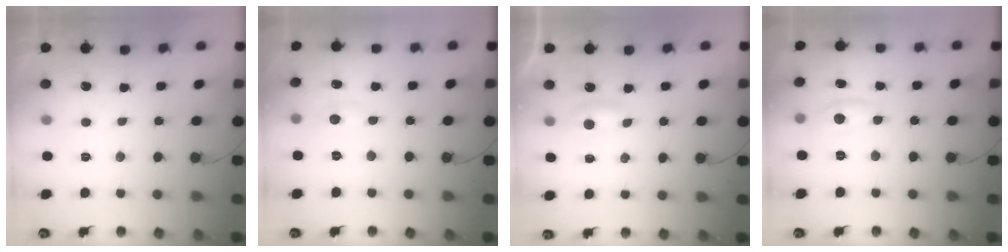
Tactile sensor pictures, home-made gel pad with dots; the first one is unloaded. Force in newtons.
{"total": 3.8, "press": 3.7, "slide": 0.5}
{"total": 4.8, "press": 4.8, "slide": 0.6}
{"total": 7.8, "press": 7.8, "slide": 0.5}